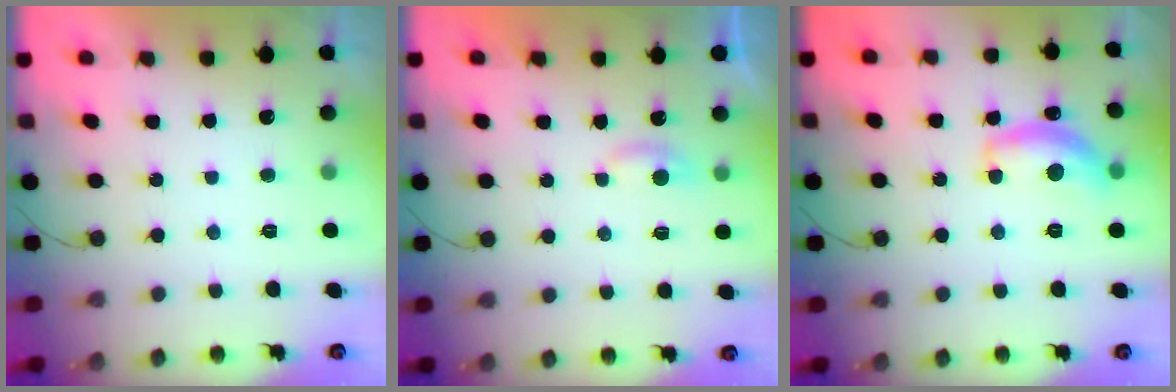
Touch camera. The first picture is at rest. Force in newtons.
{"total": 2.8, "press": 2.8, "slide": 0.3}
{"total": 13.3, "press": 13.3, "slide": 0.8}